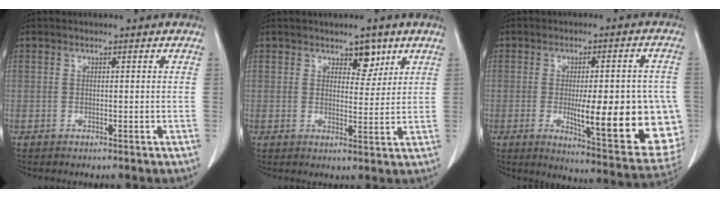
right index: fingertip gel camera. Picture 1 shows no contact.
{"total": 3.7, "force": [2.4, 1.9, 2.1], "torque": [-0.021, -0.004, 0.037]}
{"total": 19.8, "force": [-3.3, 4.3, 19.1], "torque": [-0.177, 0.000, -0.020]}